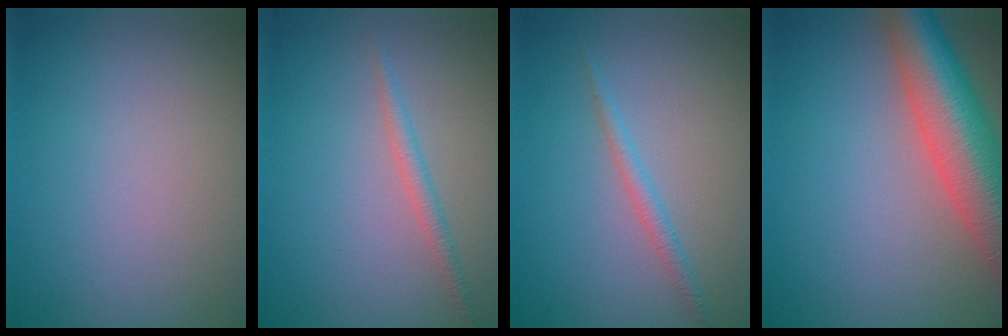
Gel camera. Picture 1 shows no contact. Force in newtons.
{"total": 1.3, "press": 1.3, "slide": 0.0}
{"total": 1.4, "press": 1.4, "slide": 0.1}
{"total": 10.2, "press": 10.1, "slide": 0.6}